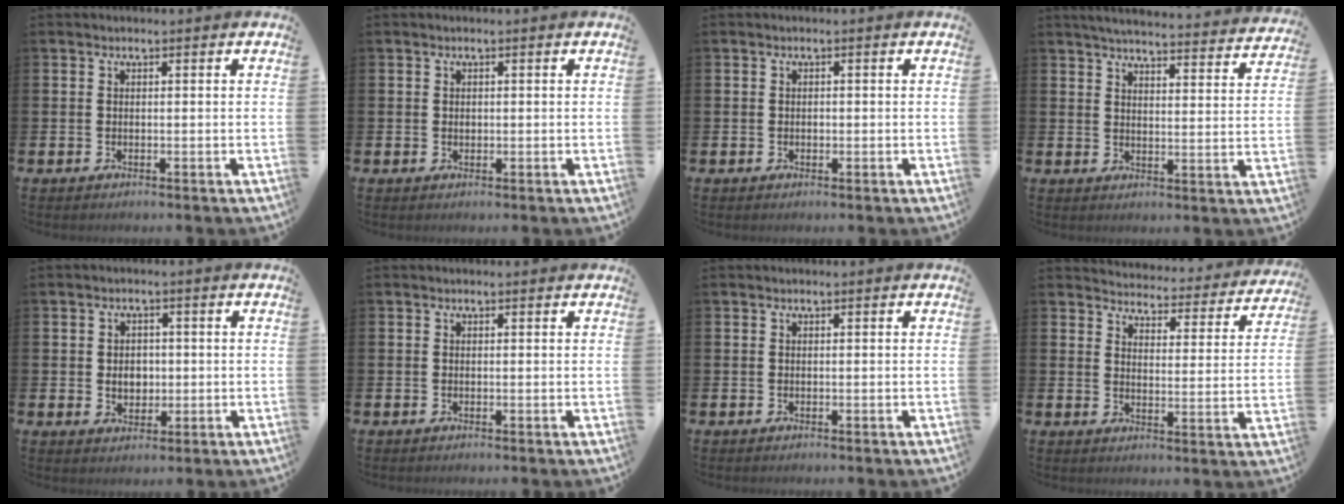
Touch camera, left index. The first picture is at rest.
{"total": 0.6, "force": [0.2, 0.5, 0.3], "torque": [0.006, -0.001, -0.001]}
{"total": 0.6, "force": [0.0, 0.5, 0.3], "torque": [-0.001, 0.002, -0.002]}
{"total": 4.9, "force": [4.8, 0.1, 0.9], "torque": [-0.030, -0.039, 0.080]}
{"total": 3.1, "force": [0.1, 2.6, 1.8], "torque": [-0.020, 0.002, -0.007]}
{"total": 0.0}
{"total": 0.0}
{"total": 4.0, "force": [3.9, 0.6, 0.4], "torque": [-0.024, -0.039, 0.061]}